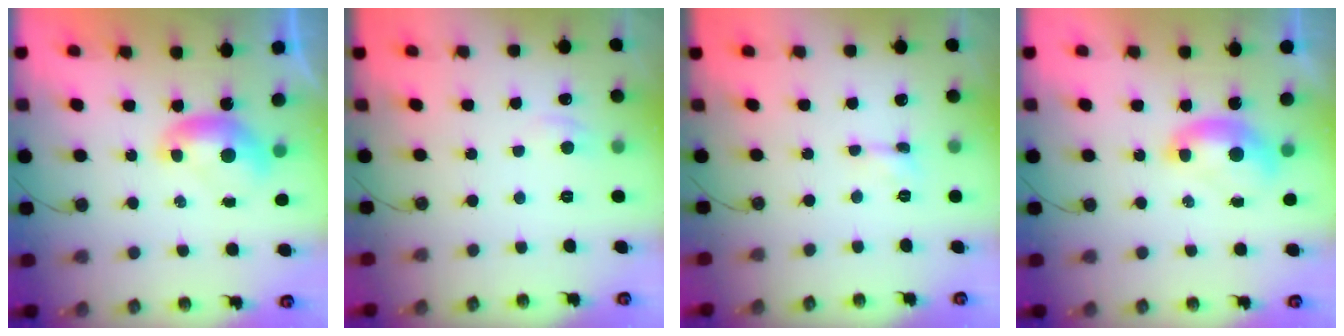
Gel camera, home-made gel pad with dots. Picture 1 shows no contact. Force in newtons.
{"total": 0.9, "press": 0.7, "slide": 0.6}
{"total": 0.9, "press": 0.8, "slide": 0.3}
{"total": 1.7, "press": 1.6, "slide": 0.3}